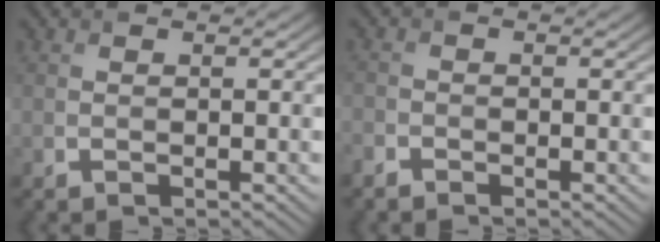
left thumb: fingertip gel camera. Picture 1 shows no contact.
{"total": 1.6, "force": [-1.5, 0.6, 0.3], "torque": [-0.007, -0.003, -0.039]}